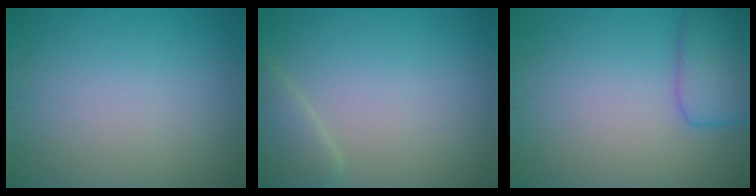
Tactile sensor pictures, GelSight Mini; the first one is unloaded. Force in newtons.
{"total": 2.2, "press": 2.2, "slide": 0.2}
{"total": 4.2, "press": 4.2, "slide": 0.1}